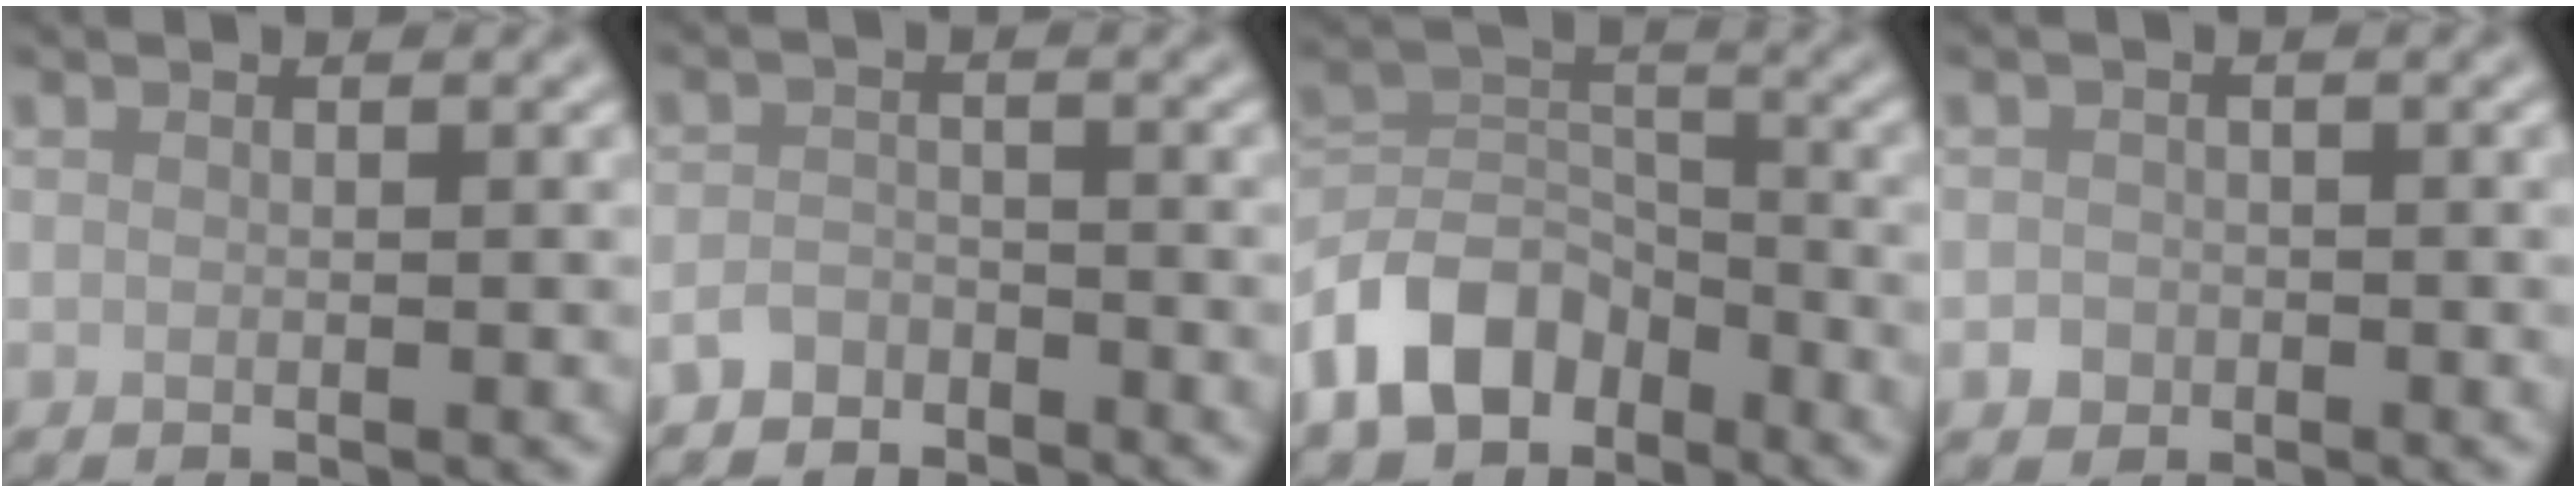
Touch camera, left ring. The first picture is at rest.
{"total": 2.1, "force": [-1.8, 0.9, 0.2], "torque": [-0.001, 0.005, -0.042]}
{"total": 7.7, "force": [-5.0, 4.8, 3.4], "torque": [-0.055, 0.001, -0.107]}
{"total": 1.1, "force": [-0.4, 1.0, 0.2], "torque": [0.005, -0.002, -0.010]}